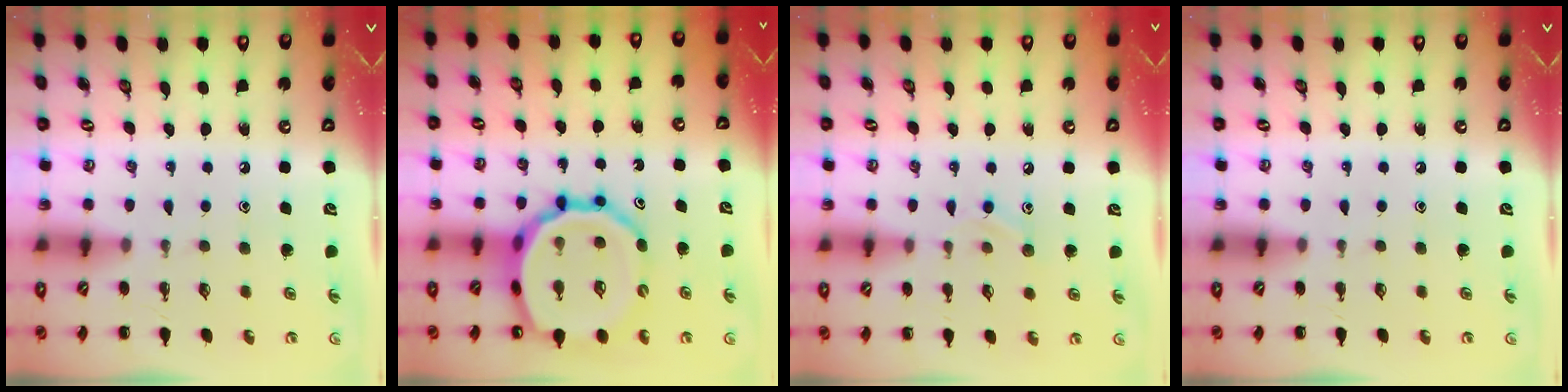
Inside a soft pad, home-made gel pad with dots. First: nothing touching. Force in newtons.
{"total": 21.2, "press": 20.8, "slide": 4.1}
{"total": 7.6, "press": 7.4, "slide": 1.8}
{"total": 0.0}